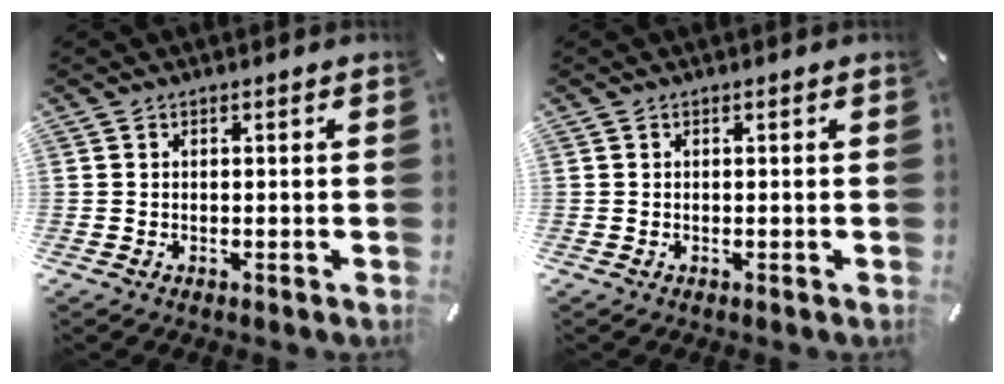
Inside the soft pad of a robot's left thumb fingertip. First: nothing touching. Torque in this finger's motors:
{"motor_torque": [-0.01, 0.01, 0.01, 0.01, 0.00]}